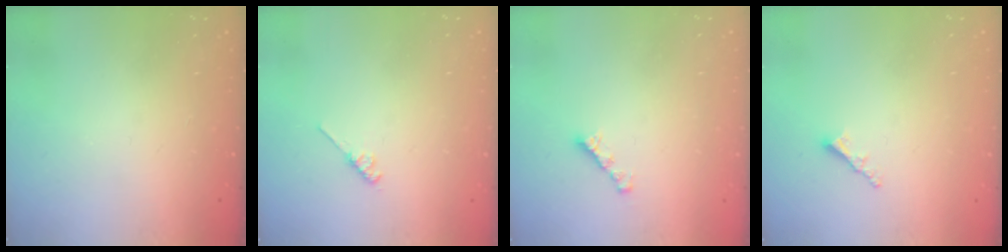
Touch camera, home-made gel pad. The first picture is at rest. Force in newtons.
{"total": 3.3, "press": 3.2, "slide": 0.5}
{"total": 3.0, "press": 3.0, "slide": 0.1}
{"total": 2.5, "press": 2.5, "slide": 0.3}